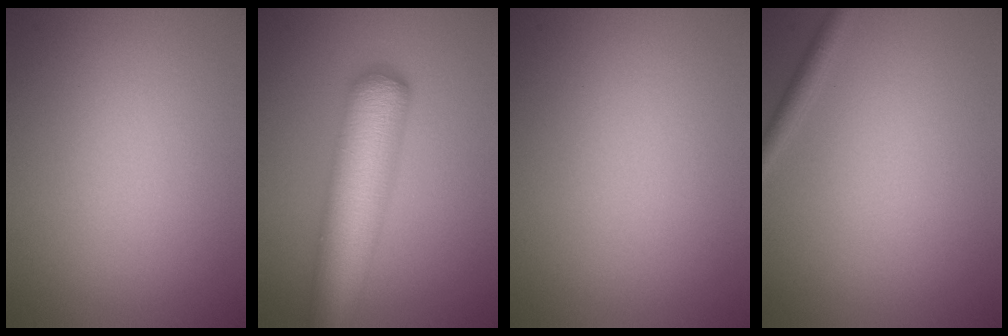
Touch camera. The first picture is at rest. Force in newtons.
{"total": 8.7, "press": 8.7, "slide": 0.3}
{"total": 0.0}
{"total": 1.3, "press": 1.3, "slide": 0.1}